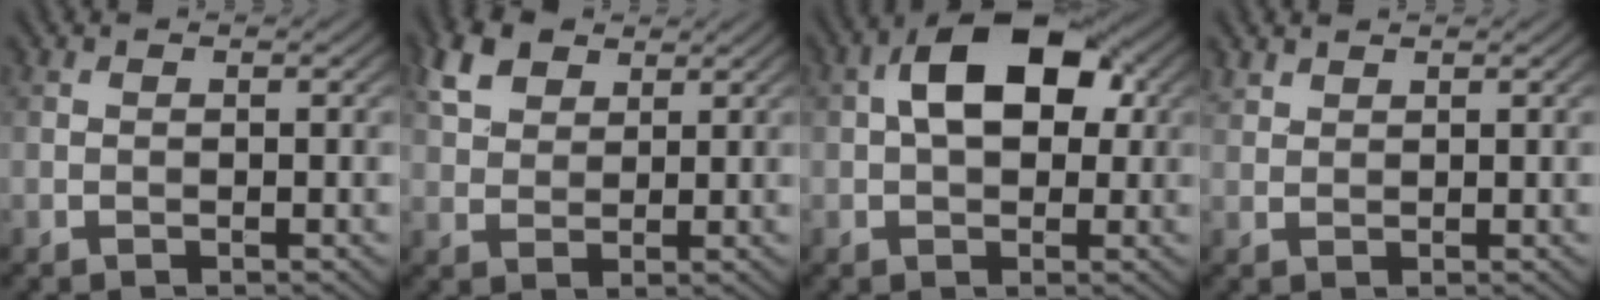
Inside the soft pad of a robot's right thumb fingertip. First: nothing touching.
{"total": 5.3, "force": [3.0, 3.3, 2.8], "torque": [-0.065, 0.008, 0.058]}
{"total": 9.1, "force": [1.7, 5.4, 7.2], "torque": [-0.118, 0.018, 0.019]}
{"total": 1.8, "force": [1.5, 0.8, 0.4], "torque": [-0.012, 0.003, 0.036]}